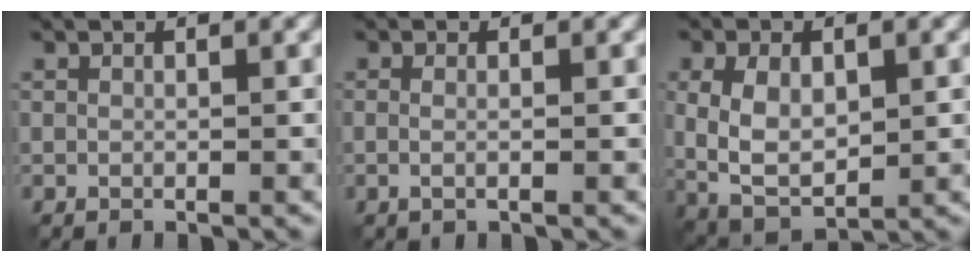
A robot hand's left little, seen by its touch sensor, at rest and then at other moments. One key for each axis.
{"total": 1.1, "fx": 0.0, "fy": 0.4, "fz": 1.0, "tx": -0.018, "ty": -0.004, "tz": -0.003}
{"total": 6.5, "fx": 0.1, "fy": 3.8, "fz": 5.3, "tx": -0.113, "ty": -0.003, "tz": 0.007}